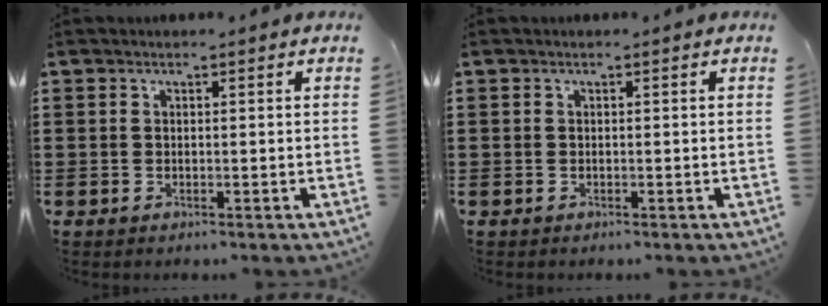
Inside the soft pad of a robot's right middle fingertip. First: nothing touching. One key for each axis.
{"total": 0.0}